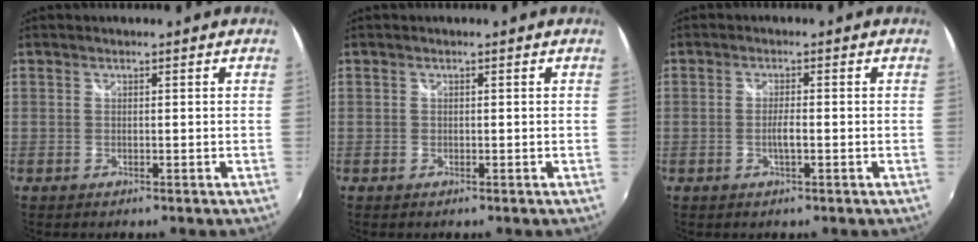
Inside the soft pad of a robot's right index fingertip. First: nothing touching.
{"total": 0.0}
{"total": 2.2, "force": [-0.7, 0.2, 2.0], "torque": [-0.039, -0.003, -0.012]}